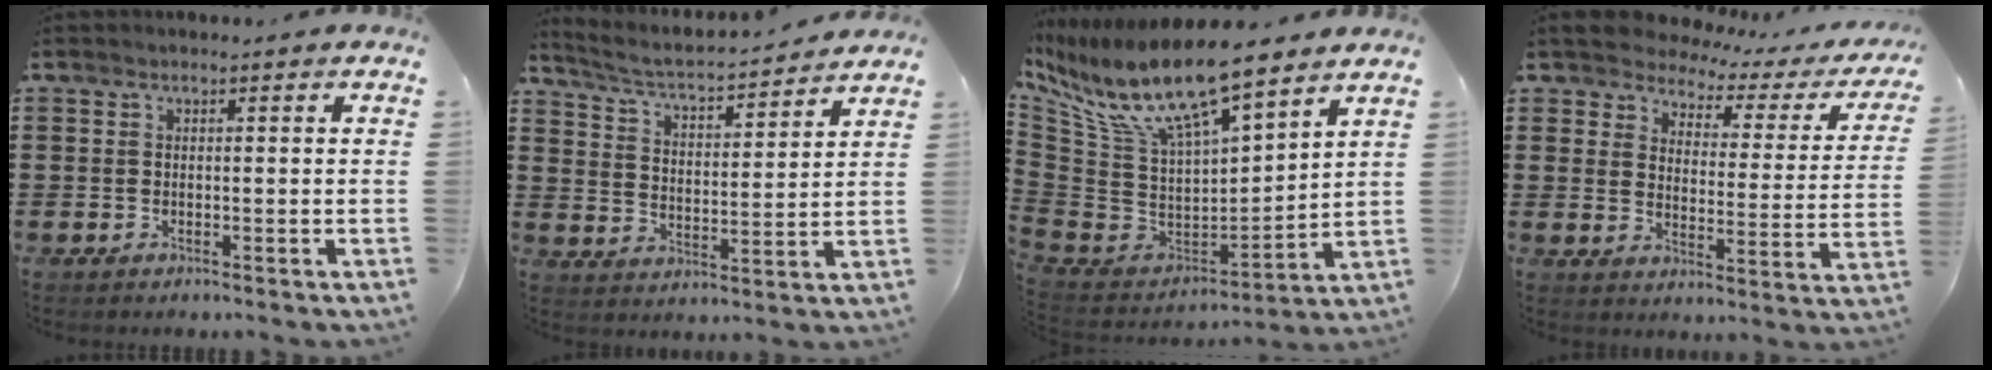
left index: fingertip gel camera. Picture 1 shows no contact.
{"total": 3.7, "force": [3.4, 0.3, 1.3], "torque": [-0.045, -0.030, 0.050]}
{"total": 12.7, "force": [9.4, 2.5, 8.1], "torque": [-0.202, -0.069, 0.160]}
{"total": 3.6, "force": [3.4, 1.1, 0.3], "torque": [-0.035, -0.025, 0.053]}